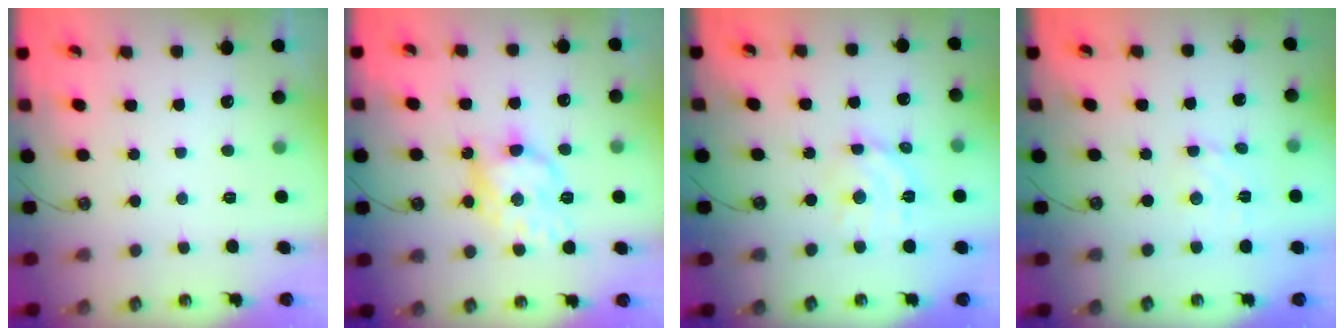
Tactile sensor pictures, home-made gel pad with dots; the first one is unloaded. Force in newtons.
{"total": 13.3, "press": 13.3, "slide": 0.7}
{"total": 11.6, "press": 11.6, "slide": 0.8}
{"total": 3.7, "press": 3.7, "slide": 0.4}